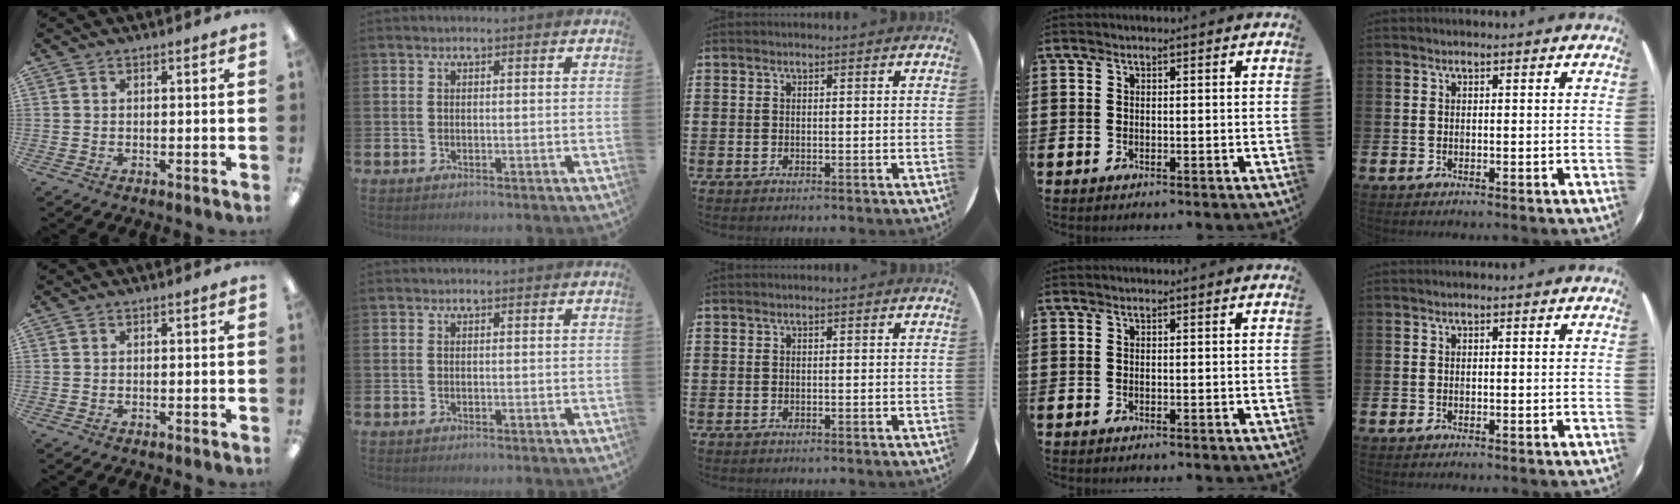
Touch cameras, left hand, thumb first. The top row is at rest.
{}